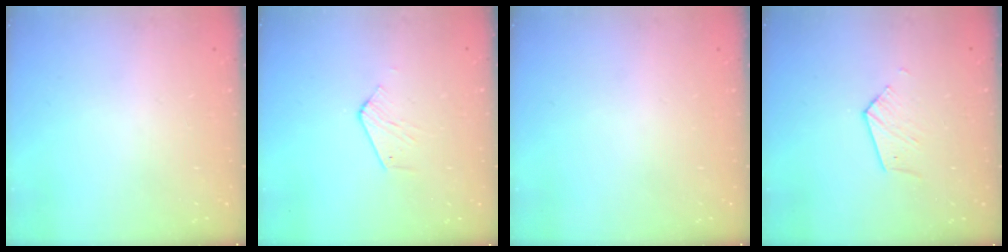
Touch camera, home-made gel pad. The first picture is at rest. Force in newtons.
{"total": 3.9, "press": 3.9, "slide": 0.6}
{"total": 0.0}
{"total": 4.0, "press": 4.0, "slide": 0.4}